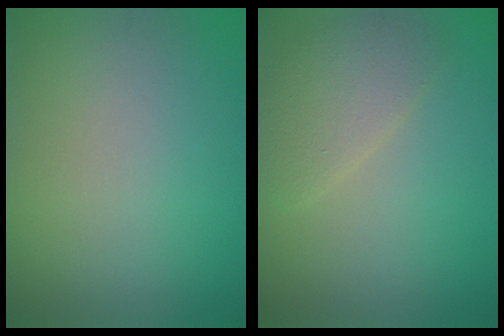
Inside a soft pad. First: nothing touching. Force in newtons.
{"total": 2.7, "press": 2.7, "slide": 0.2}